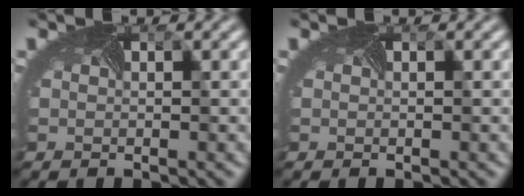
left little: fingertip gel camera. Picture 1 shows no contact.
{"total": 0.0}